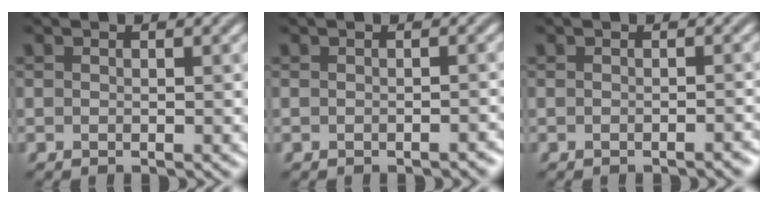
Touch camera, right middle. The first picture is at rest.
{"total": 0.9, "force": [-0.8, 0.2, 0.4], "torque": [-0.003, 0.002, -0.010]}
{"total": 1.2, "force": [-0.8, 0.3, 0.8], "torque": [-0.006, 0.002, -0.013]}